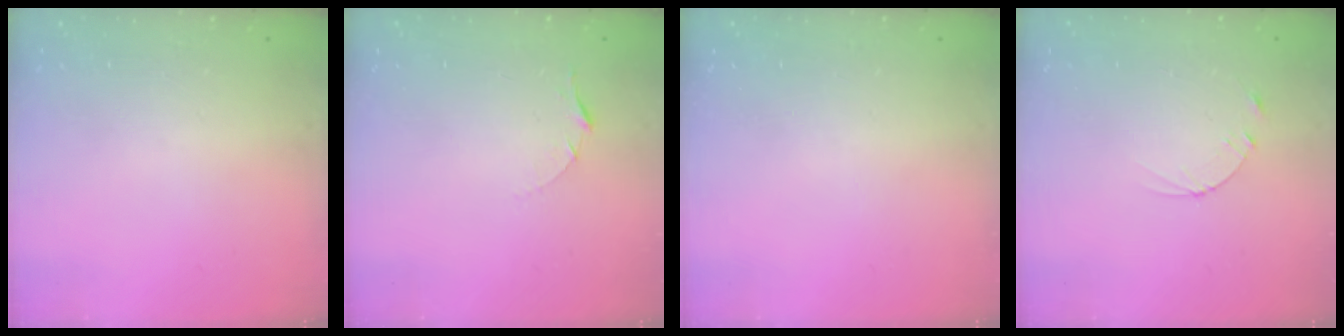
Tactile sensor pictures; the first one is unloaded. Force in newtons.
{"total": 5.4, "press": 5.4, "slide": 0.5}
{"total": 0.0}
{"total": 2.4, "press": 2.3, "slide": 0.2}